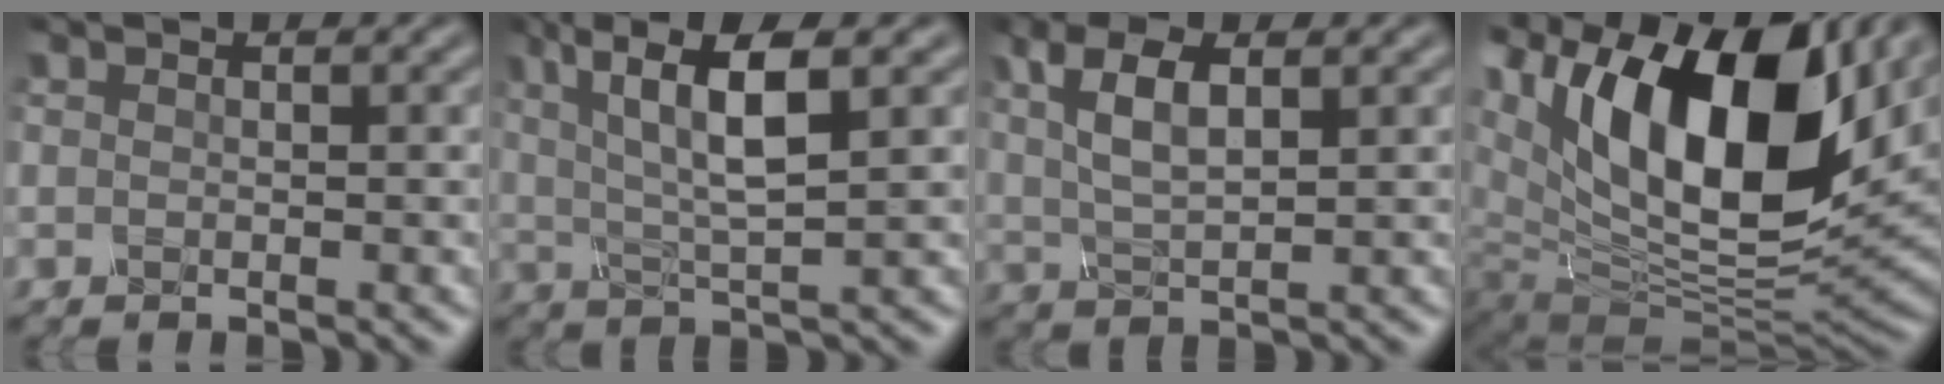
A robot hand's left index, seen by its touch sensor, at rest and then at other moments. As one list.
[{"total": 7.7, "force": [2.3, 2.1, 7.1], "torque": [-0.130, 0.010, 0.041]}, {"total": 4.8, "force": [1.6, 1.8, 4.2], "torque": [-0.091, 0.000, 0.030]}, {"total": 18.4, "force": [6.2, 9.8, 14.3], "torque": [-0.255, 0.022, 0.103]}]